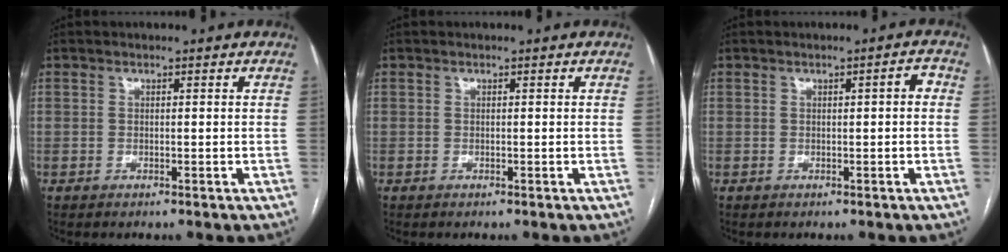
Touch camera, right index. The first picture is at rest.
{"total": 0.0}
{"total": 1.7, "force": [0.2, 0.4, 1.7], "torque": [-0.020, 0.005, 0.002]}